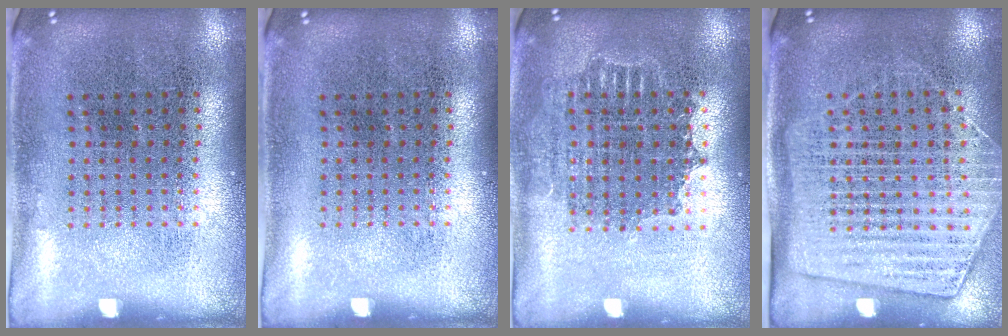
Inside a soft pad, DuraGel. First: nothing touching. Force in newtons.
{"total": 0.0}
{"total": 1.4, "press": 1.2, "slide": 0.7}
{"total": 1.8, "press": 1.5, "slide": 1.1}